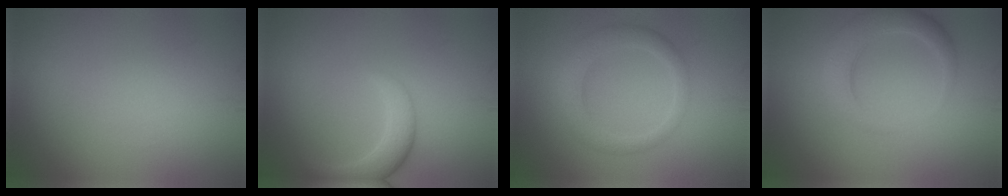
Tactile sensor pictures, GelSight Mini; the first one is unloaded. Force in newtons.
{"total": 3.1, "press": 3.1, "slide": 0.3}
{"total": 3.4, "press": 3.4, "slide": 0.1}
{"total": 3.4, "press": 3.3, "slide": 0.2}